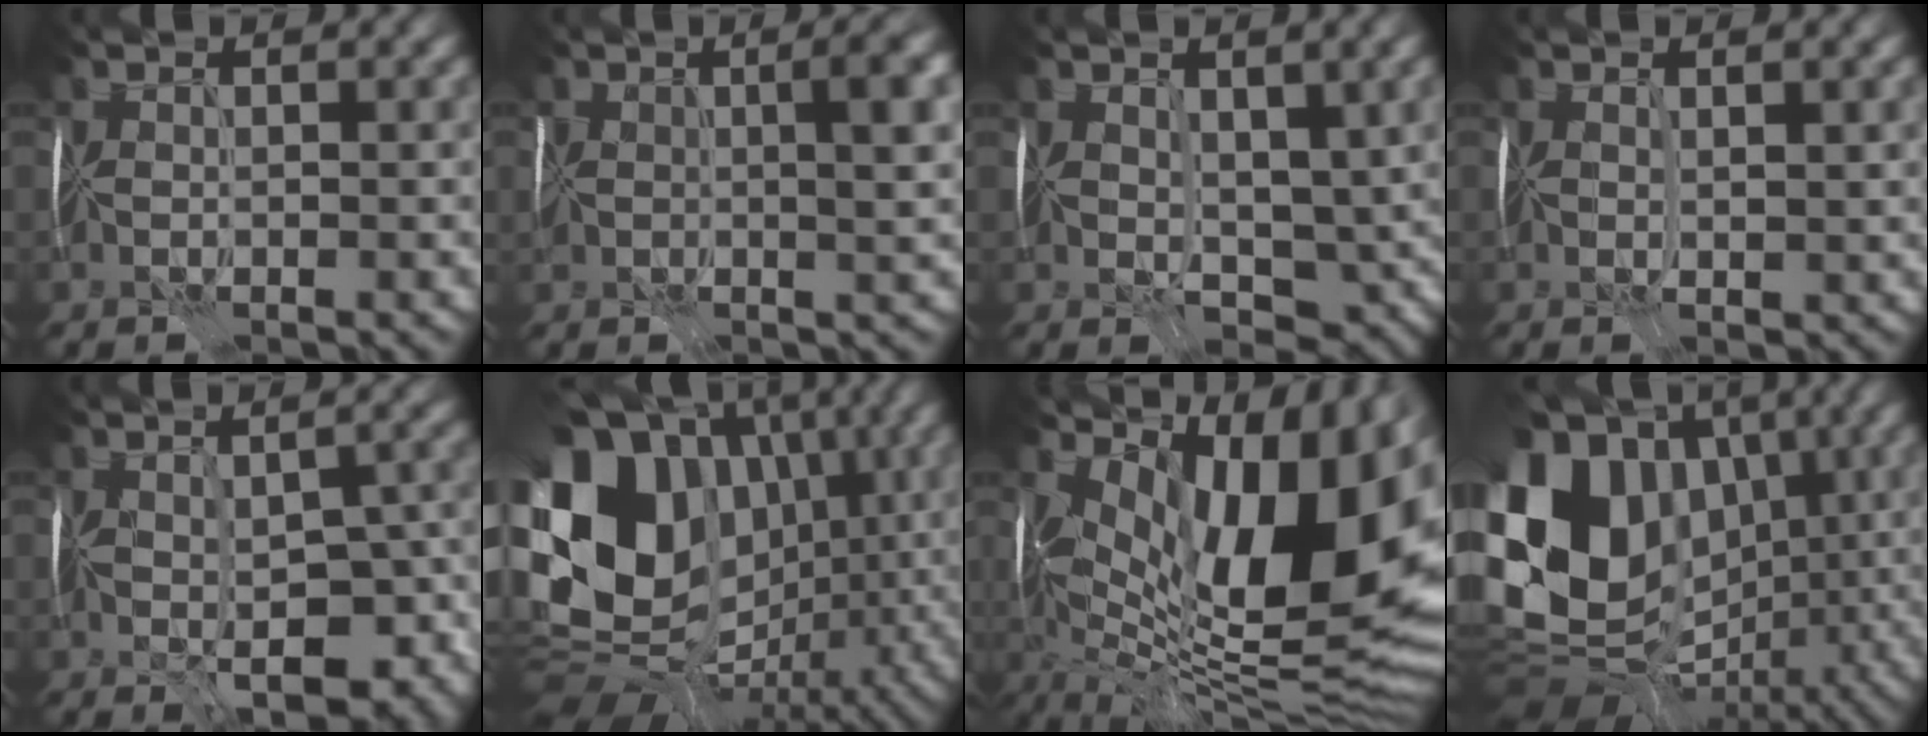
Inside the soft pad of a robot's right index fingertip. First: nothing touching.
{"total": 5.0, "force": [0.6, 1.9, 4.6], "torque": [-0.050, 0.012, 0.011]}
{"total": 6.1, "force": [-0.3, 4.1, 4.5], "torque": [-0.078, -0.015, 0.009]}
{"total": 0.9, "force": [0.1, 0.1, 0.9], "torque": [-0.020, 0.002, 0.006]}
{"total": 10.2, "force": [-3.6, 5.2, 8.0], "torque": [-0.127, -0.018, -0.033]}
{"total": 17.6, "force": [1.6, 14.3, 10.1], "torque": [-0.209, 0.023, 0.046]}
{"total": 16.4, "force": [3.0, 8.0, 14.1], "torque": [-0.212, 0.011, 0.061]}
{"total": 15.8, "force": [0.7, 13.0, 9.0], "torque": [-0.199, 0.021, 0.018]}